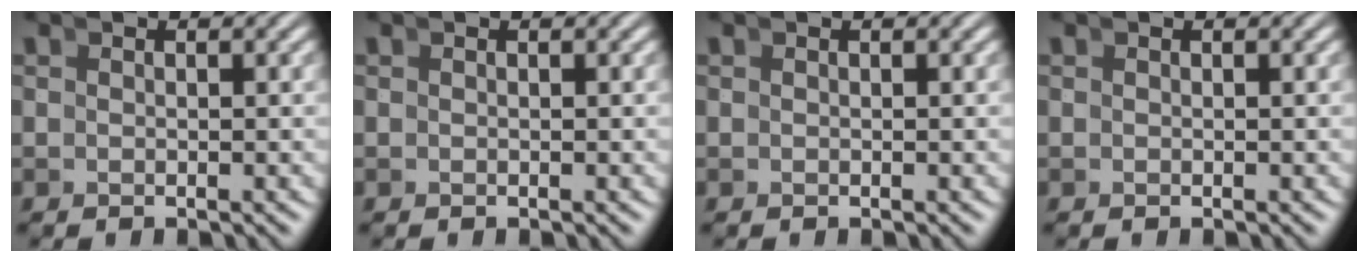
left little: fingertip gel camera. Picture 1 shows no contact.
{"total": 0.0}
{"total": 0.0}
{"total": 0.0}